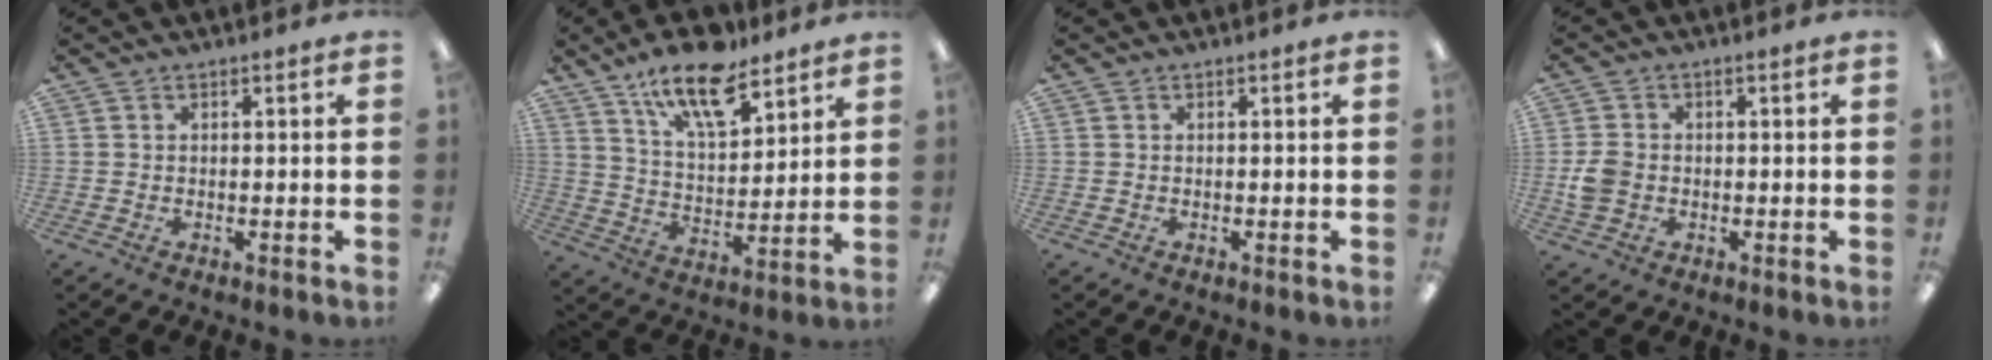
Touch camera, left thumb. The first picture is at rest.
{"total": 15.2, "force": [11.1, 5.7, 8.7], "torque": [-0.145, -0.058, 0.192]}
{"total": 0.0}
{"total": 4.5, "force": [-0.8, 3.7, 2.5], "torque": [-0.049, 0.006, -0.012]}